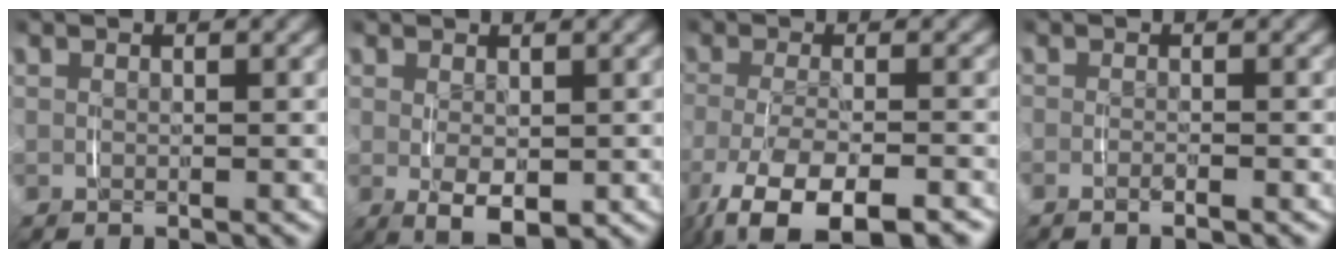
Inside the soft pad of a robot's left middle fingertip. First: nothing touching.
{"total": 4.3, "force": [-1.0, 2.0, 3.7], "torque": [-0.059, -0.021, -0.003]}
{"total": 8.8, "force": [-5.5, 3.4, 5.9], "torque": [-0.142, -0.045, -0.062]}
{"total": 0.9, "force": [-0.9, -0.1, 0.2], "torque": [-0.006, 0.002, -0.020]}